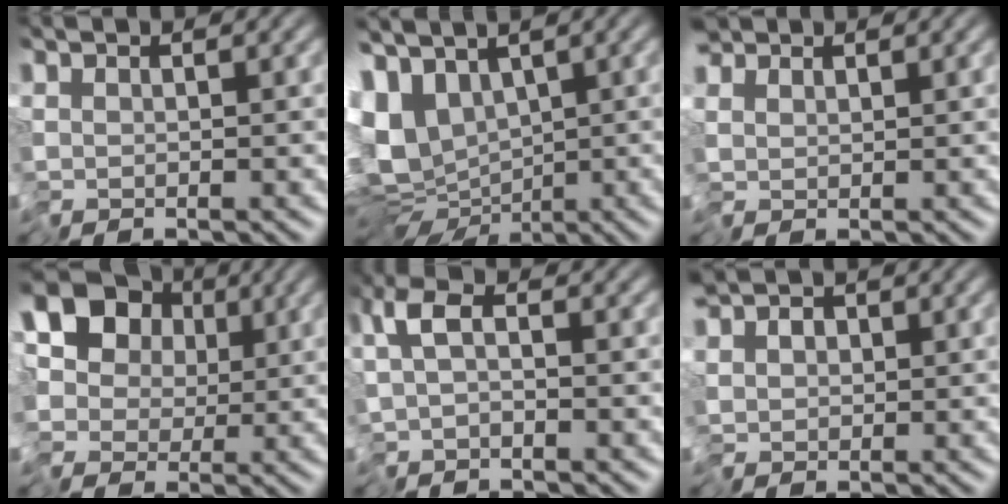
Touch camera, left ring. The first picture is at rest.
{"total": 13.3, "force": [-1.0, 10.4, 8.3], "torque": [-0.188, -0.006, 0.011]}
{"total": 1.9, "force": [0.9, 1.2, 1.2], "torque": [-0.035, 0.005, 0.013]}
{"total": 13.5, "force": [0.5, 12.2, 5.7], "torque": [-0.125, 0.013, -0.026]}
{"total": 2.1, "force": [-0.9, 1.0, 1.7], "torque": [-0.035, -0.006, -0.023]}
{"total": 2.2, "force": [-0.2, 1.4, 1.7], "torque": [-0.042, -0.001, -0.009]}